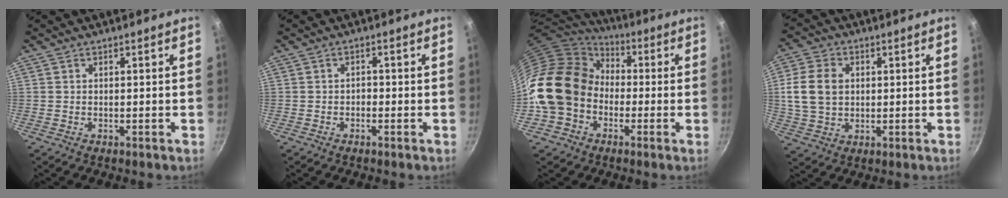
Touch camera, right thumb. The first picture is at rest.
{"total": 1.1, "force": [-0.5, 0.8, 0.6], "torque": [-0.006, 0.007, -0.010]}
{"total": 20.6, "force": [-1.8, 16.5, 12.1], "torque": [-0.216, 0.060, -0.040]}
{"total": 10.3, "force": [1.4, 7.8, 6.6], "torque": [-0.113, 0.004, 0.024]}